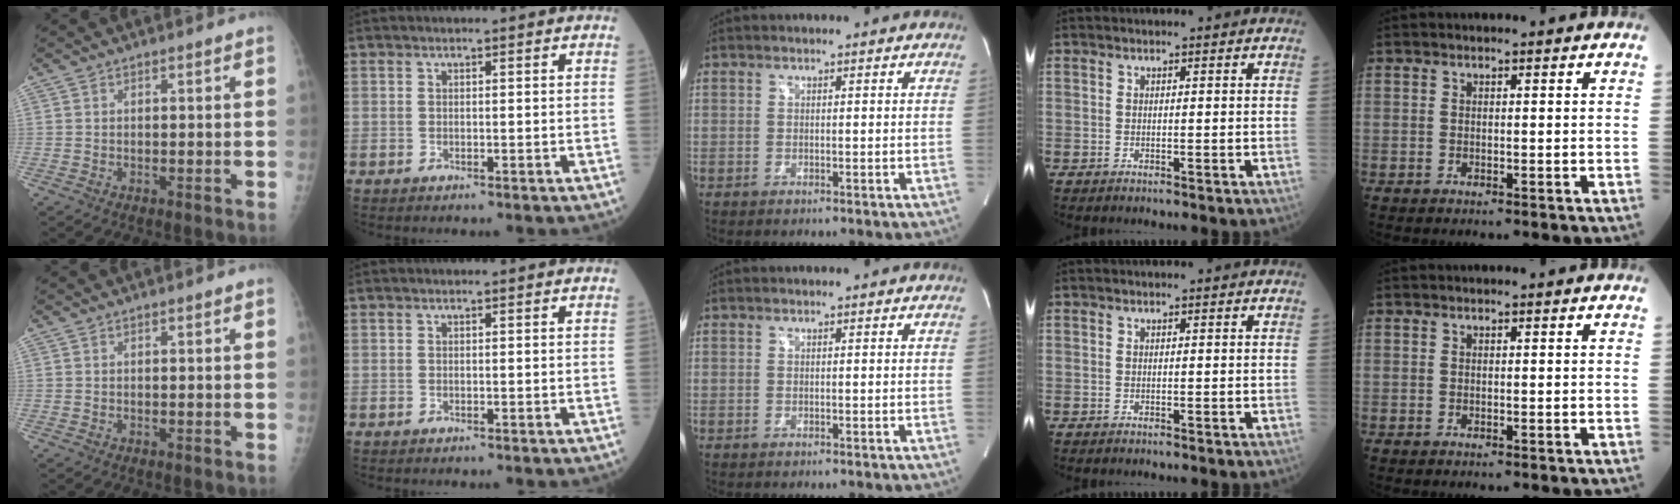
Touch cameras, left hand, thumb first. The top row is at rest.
{}